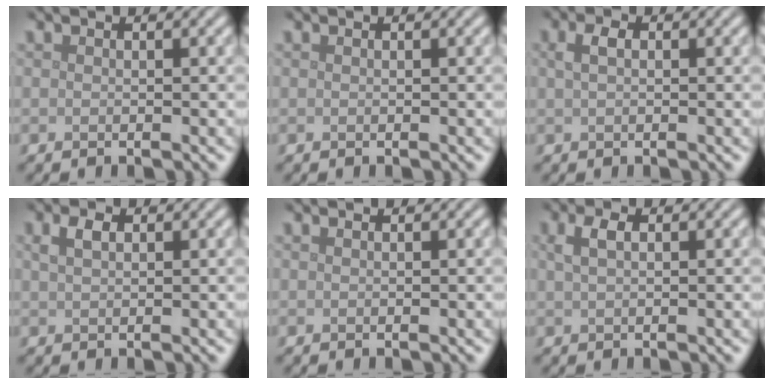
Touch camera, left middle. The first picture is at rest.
{"total": 0.0}
{"total": 1.5, "force": [0.5, 0.9, 1.2], "torque": [-0.027, 0.004, 0.006]}
{"total": 1.8, "force": [0.8, 1.0, 1.2], "torque": [-0.027, 0.006, 0.016]}
{"total": 0.0}
{"total": 1.9, "force": [0.7, 0.9, 1.5], "torque": [-0.034, 0.005, 0.013]}